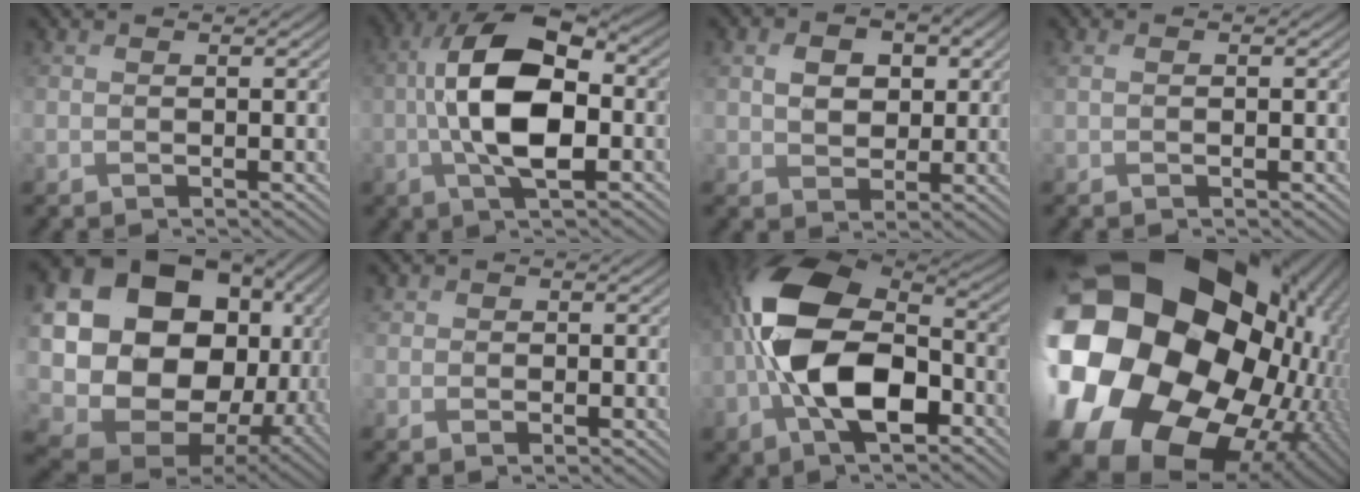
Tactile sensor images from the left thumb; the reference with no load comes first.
{"total": 12.5, "force": [-0.9, 5.8, 11.1], "torque": [-0.220, 0.011, -0.023]}
{"total": 6.1, "force": [1.8, 4.6, 3.5], "torque": [-0.085, 0.009, 0.031]}
{"total": 1.4, "force": [0.1, 0.7, 1.1], "torque": [-0.025, 0.002, 0.006]}
{"total": 22.2, "force": [2.4, 17.3, 13.7], "torque": [-0.317, -0.047, 0.098]}
{"total": 1.9, "force": [0.0, 1.8, 0.8], "torque": [-0.011, -0.004, -0.001]}
{"total": 14.9, "force": [-3.1, 8.3, 12.0], "torque": [-0.244, -0.001, -0.078]}
{"total": 26.3, "force": [1.1, 22.5, 13.7], "torque": [-0.328, -0.033, 0.006]}